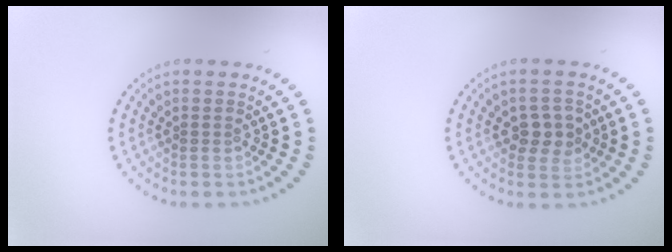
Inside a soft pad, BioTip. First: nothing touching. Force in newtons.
{"total": 2.6, "press": 2.6, "slide": 0.4}